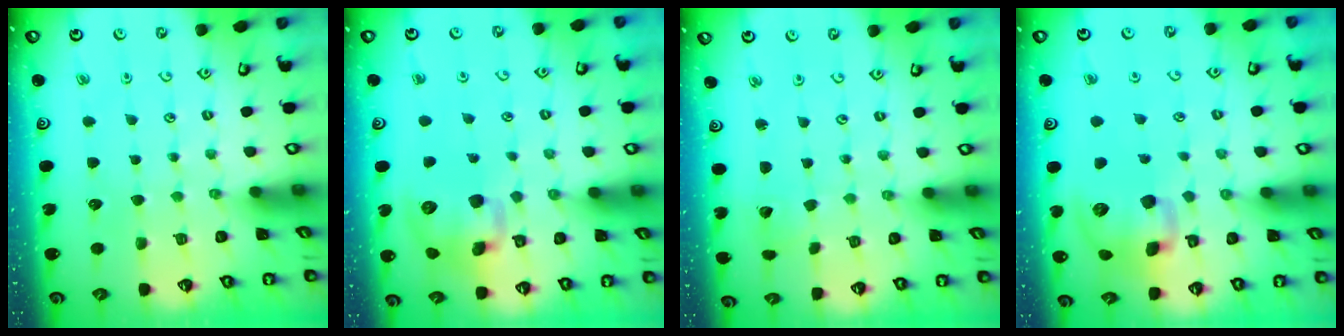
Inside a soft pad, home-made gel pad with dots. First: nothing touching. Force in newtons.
{"total": 12.6, "press": 12.5, "slide": 2.1}
{"total": 1.7, "press": 1.7, "slide": 0.1}
{"total": 14.3, "press": 14.1, "slide": 2.5}